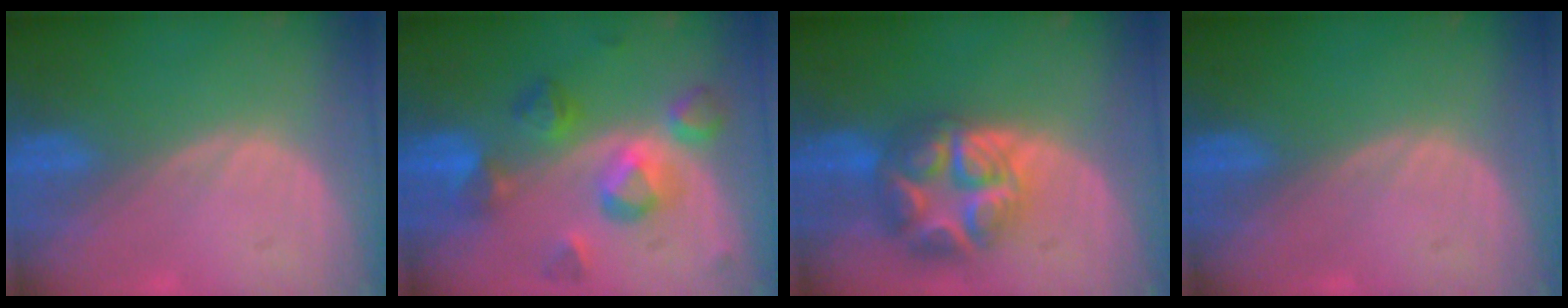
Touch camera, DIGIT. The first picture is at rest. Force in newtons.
{"total": 8.2, "press": 8.2, "slide": 0.3}
{"total": 8.9, "press": 8.9, "slide": 0.4}
{"total": 0.0}